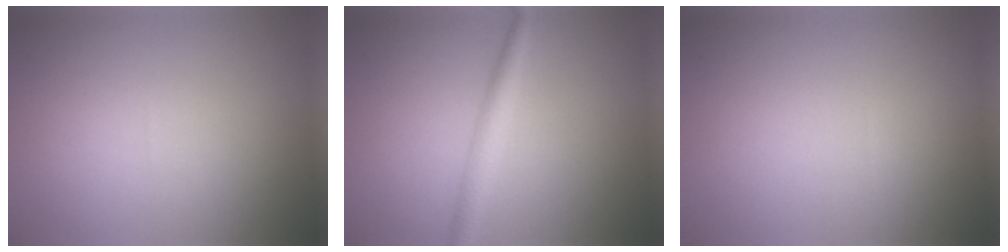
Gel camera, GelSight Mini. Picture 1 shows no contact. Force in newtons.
{"total": 2.4, "press": 2.4, "slide": 0.0}
{"total": 0.0}